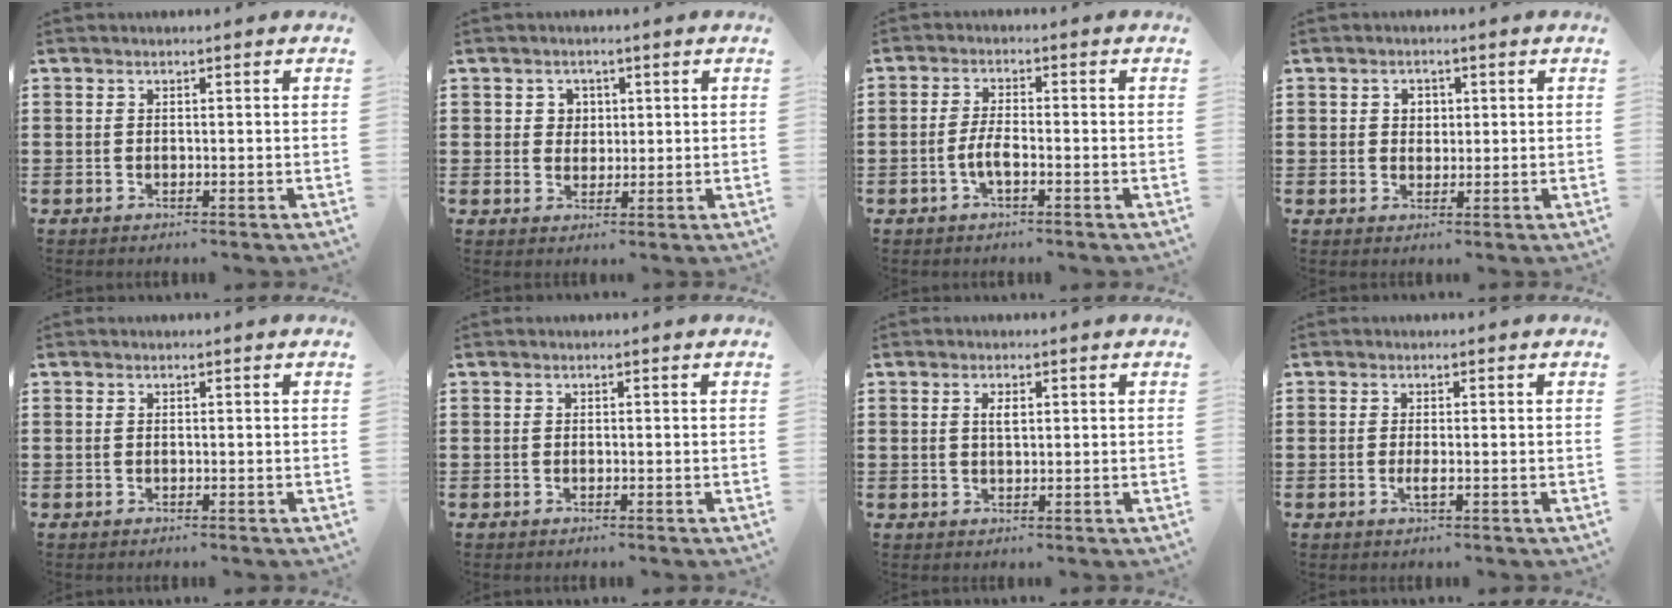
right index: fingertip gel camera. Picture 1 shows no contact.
{"total": 2.5, "force": [0.7, 2.4, 0.6], "torque": [-0.022, 0.011, 0.010]}
{"total": 3.2, "force": [-1.3, 0.7, 2.9], "torque": [-0.064, -0.002, -0.028]}
{"total": 2.0, "force": [0.5, 1.7, 0.8], "torque": [-0.021, 0.012, 0.007]}
{"total": 0.0}
{"total": 0.0}
{"total": 1.9, "force": [0.4, 0.7, 1.7], "torque": [-0.035, 0.004, 0.006]}
{"total": 1.4, "force": [-0.4, 0.3, 1.4], "torque": [-0.033, -0.004, -0.009]}